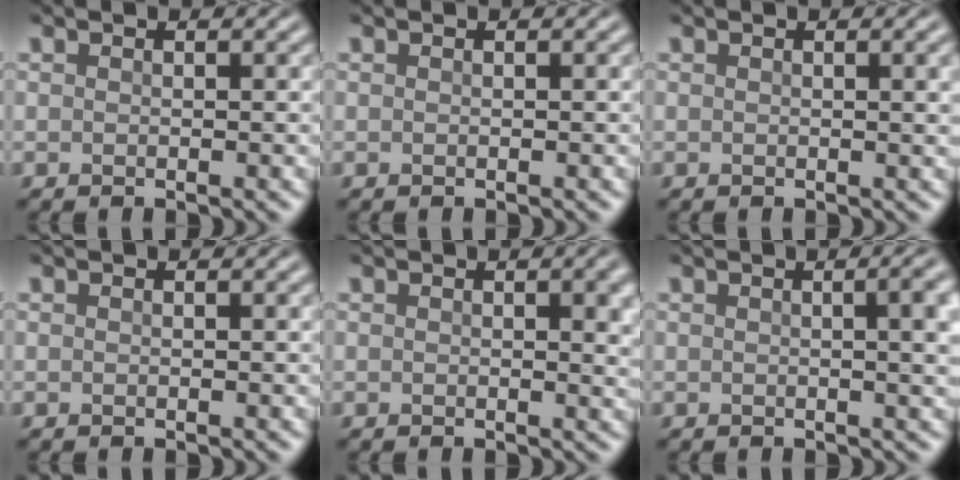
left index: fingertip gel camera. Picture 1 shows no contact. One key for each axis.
{"total": 0.0}
{"total": 1.8, "fx": 0.5, "fy": 0.5, "fz": 1.7, "tx": -0.015, "ty": 0.004, "tz": 0.005}
{"total": 0.0}
{"total": 2.7, "fx": 0.7, "fy": 0.8, "fz": 2.5, "tx": -0.023, "ty": 0.001, "tz": 0.009}
{"total": 5.3, "fx": 0.7, "fy": 2.2, "fz": 4.8, "tx": -0.024, "ty": 0.018, "tz": 0.005}